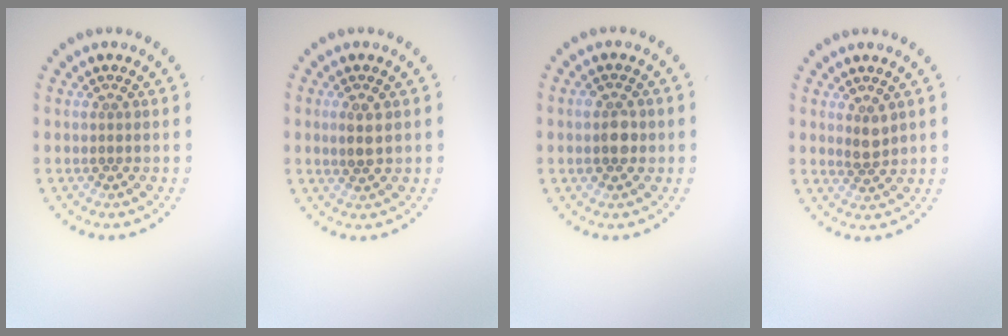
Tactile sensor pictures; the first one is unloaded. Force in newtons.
{"total": 1.9, "press": 1.8, "slide": 0.6}
{"total": 2.5, "press": 2.5, "slide": 0.2}
{"total": 1.5, "press": 1.3, "slide": 0.7}